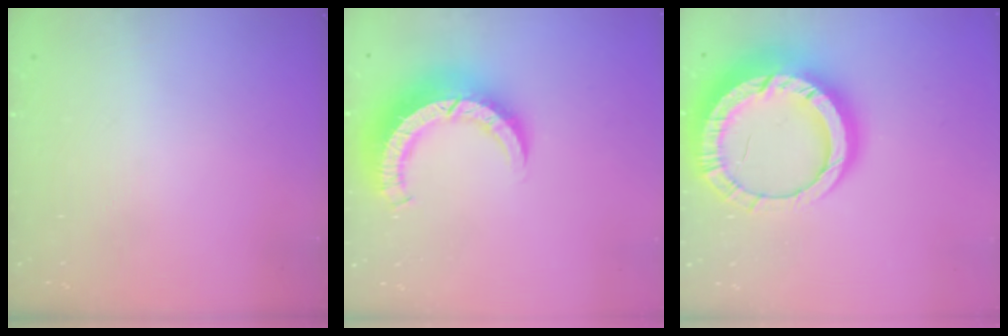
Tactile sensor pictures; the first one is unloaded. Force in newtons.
{"total": 10.9, "press": 10.8, "slide": 1.2}
{"total": 20.6, "press": 20.5, "slide": 1.9}